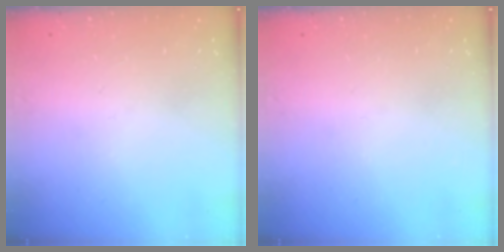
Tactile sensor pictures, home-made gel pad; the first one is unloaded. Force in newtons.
{"total": 0.0}